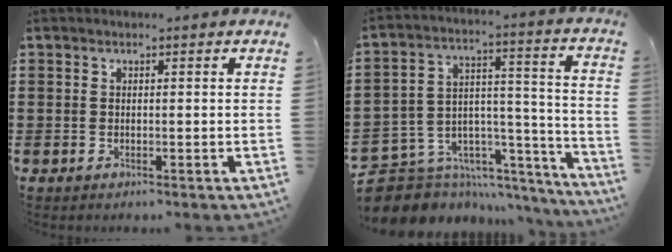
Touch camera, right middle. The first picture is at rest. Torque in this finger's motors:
{"motor_torque": [1.90, -0.23, 0.87, 0.21]}